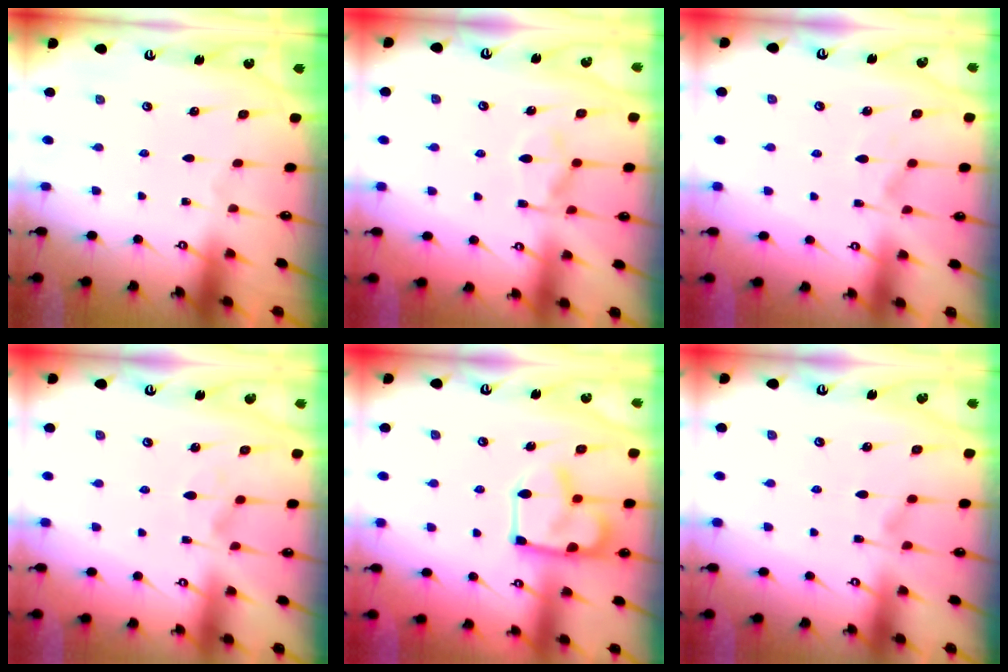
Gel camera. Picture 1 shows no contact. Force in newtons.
{"total": 2.8, "press": 2.4, "slide": 1.4}
{"total": 1.9, "press": 1.4, "slide": 1.2}
{"total": 1.9, "press": 1.5, "slide": 1.1}
{"total": 14.8, "press": 14.8, "slide": 1.0}
{"total": 1.6, "press": 1.1, "slide": 1.2}